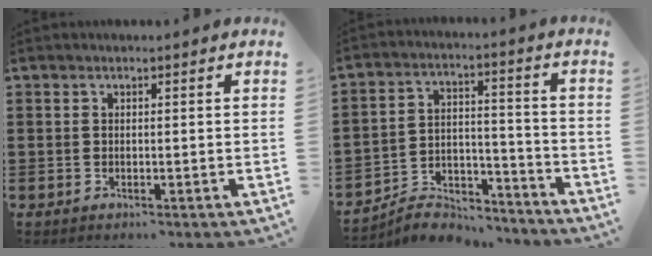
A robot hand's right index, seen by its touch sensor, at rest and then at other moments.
{"total": 6.4, "force": [-6.1, 1.5, 1.2], "torque": [-0.022, 0.015, -0.120]}